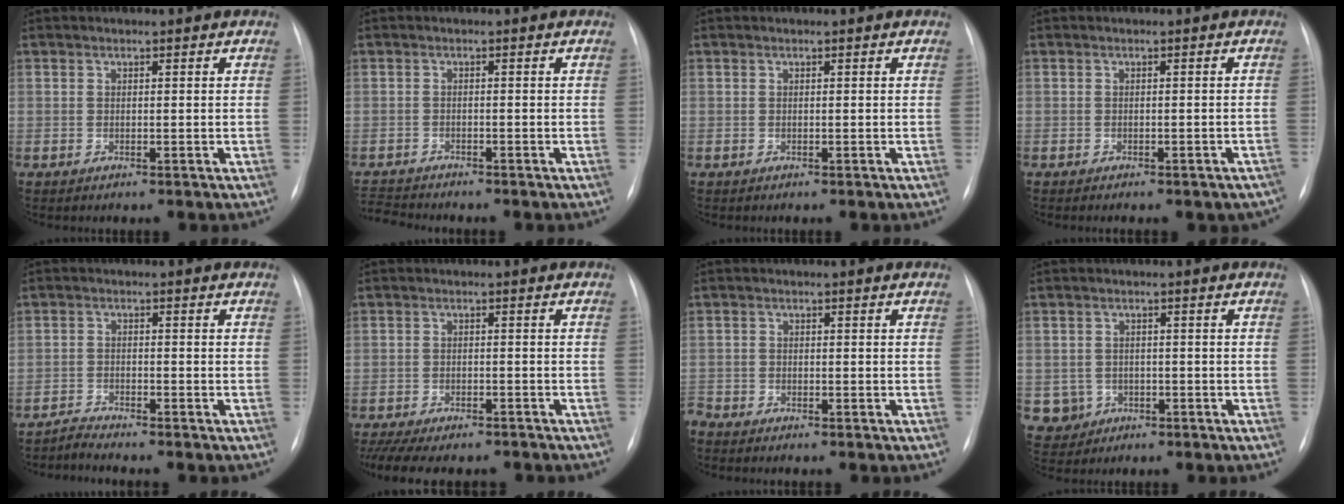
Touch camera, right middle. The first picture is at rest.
{"total": 3.8, "force": [-3.8, 0.0, -0.1], "torque": [-0.004, -0.018, -0.067]}
{"total": 0.0}
{"total": 6.8, "force": [-5.5, 2.5, 3.1], "torque": [-0.031, 0.009, -0.055]}
{"total": 2.4, "force": [-2.2, -0.7, -0.5], "torque": [0.004, -0.016, -0.043]}
{"total": 13.4, "force": [-11.5, 4.2, 5.5], "torque": [-0.125, -0.007, -0.152]}
{"total": 2.9, "force": [-2.8, 0.6, 0.5], "torque": [-0.008, -0.009, -0.050]}
{"total": 4.0, "force": [-1.3, 3.8, 0.0], "torque": [-0.001, 0.008, -0.016]}